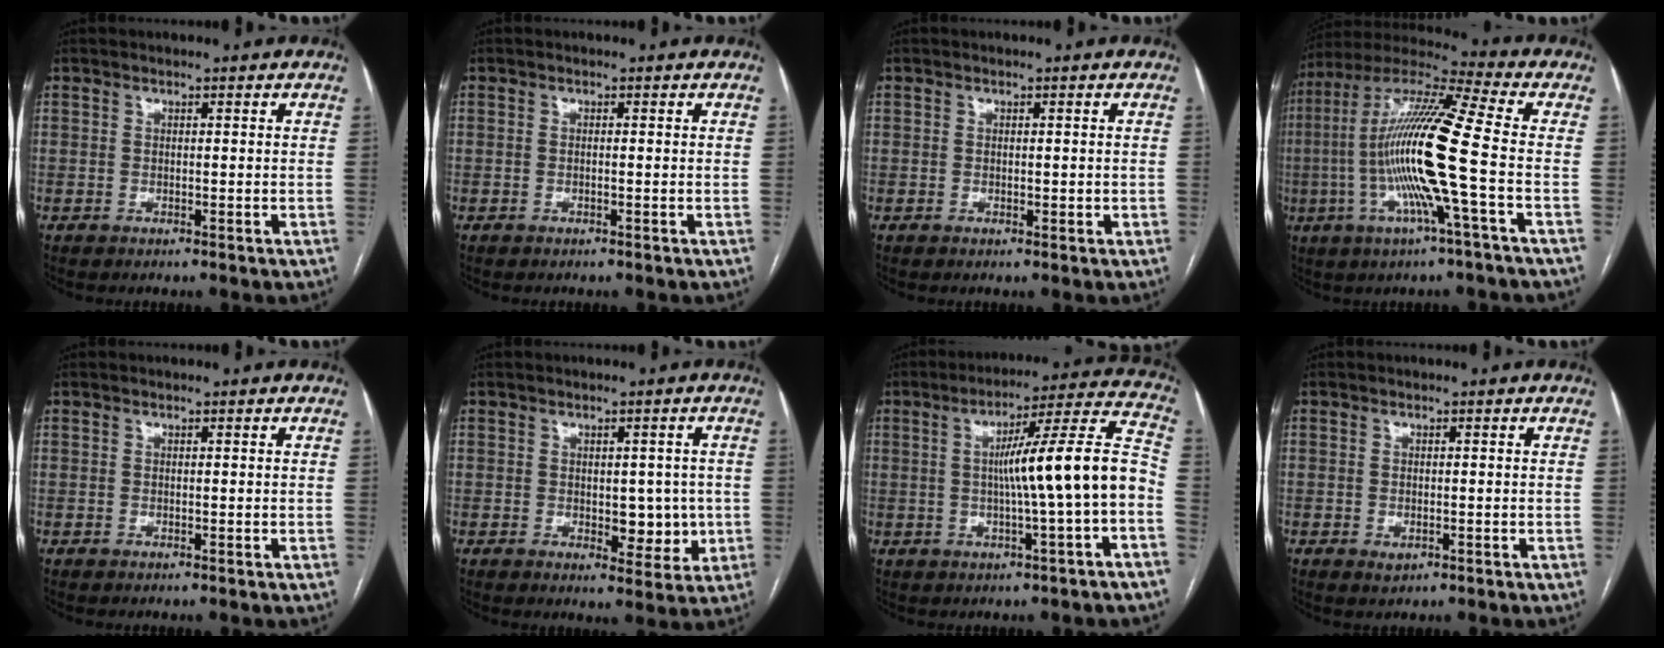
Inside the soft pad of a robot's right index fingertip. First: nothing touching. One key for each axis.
{"total": 0.0}
{"total": 1.0, "fx": 0.0, "fy": 0.6, "fz": 0.8, "tx": -0.012, "ty": 0.000, "tz": 0.003}
{"total": 16.9, "fx": -3.0, "fy": -0.5, "fz": 16.7, "tx": -0.327, "ty": -0.001, "tz": -0.070}
{"total": 0.0}
{"total": 6.0, "fx": -0.3, "fy": 3.5, "fz": 4.8, "tx": -0.050, "ty": 0.002, "tz": 0.006}
{"total": 13.9, "fx": -1.6, "fy": -0.5, "fz": 13.8, "tx": -0.198, "ty": 0.026, "tz": -0.027}
{"total": 1.3, "fx": -0.5, "fy": 0.8, "fz": 0.9, "tx": -0.011, "ty": -0.002, "tz": -0.001}